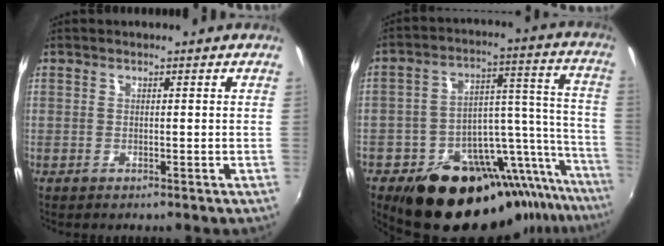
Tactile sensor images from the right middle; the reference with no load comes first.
{"total": 24.8, "force": [-20.8, 9.3, 9.9], "torque": [-0.124, 0.042, -0.296]}